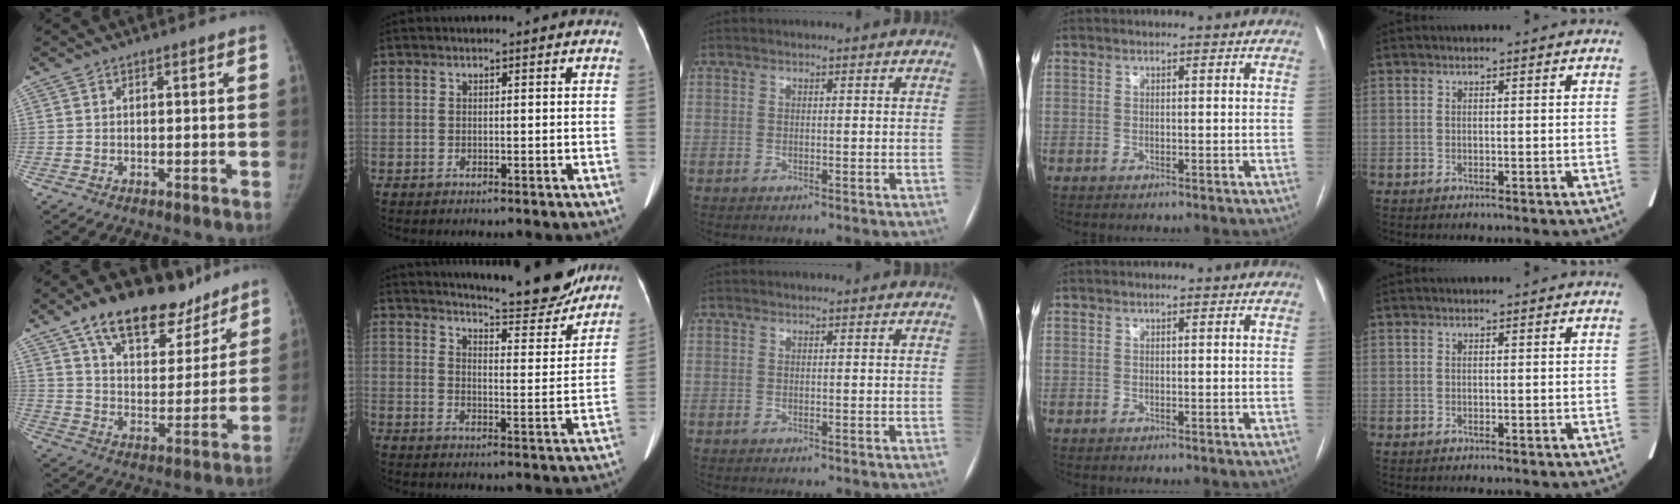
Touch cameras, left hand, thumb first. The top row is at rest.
{"thumb": {"total": 19.6, "force": [13.7, 9.9, 9.9], "torque": [-0.107, -0.047, 0.219]}, "index": {"total": 14.7, "force": [13.6, 1.3, 5.5], "torque": [-0.081, -0.030, 0.179]}}